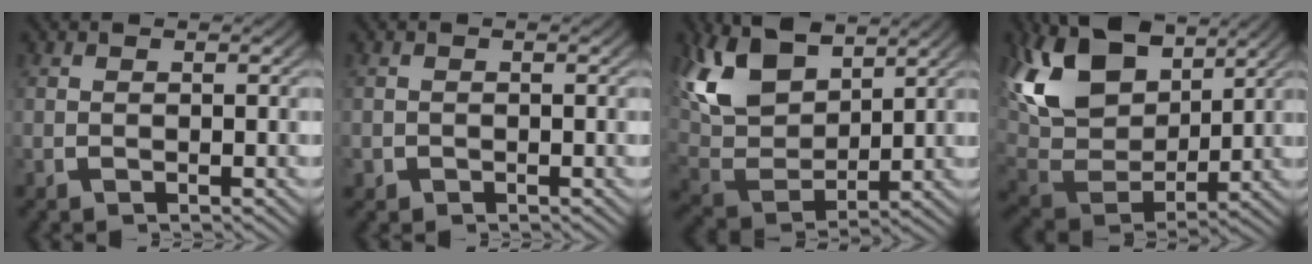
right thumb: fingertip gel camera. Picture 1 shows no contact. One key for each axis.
{"total": 1.0, "fx": -0.5, "fy": 0.9, "fz": 0.1, "tx": -0.006, "ty": -0.010, "tz": -0.005}
{"total": 10.3, "fx": 3.1, "fy": 6.5, "fz": 7.4, "tx": -0.176, "ty": -0.016, "tz": 0.067}
{"total": 12.9, "fx": 3.3, "fy": 8.0, "fz": 9.5, "tx": -0.213, "ty": -0.023, "tz": 0.070}